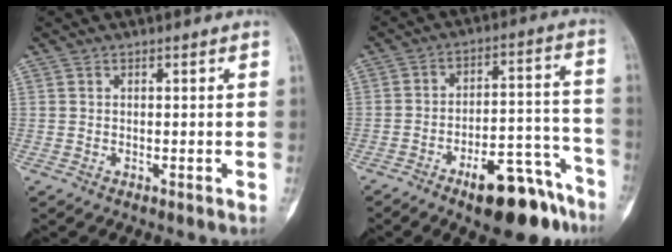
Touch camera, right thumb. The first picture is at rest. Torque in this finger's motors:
{"motor_torque": [3.12, 0.40, 0.79, -1.98, 0.09]}